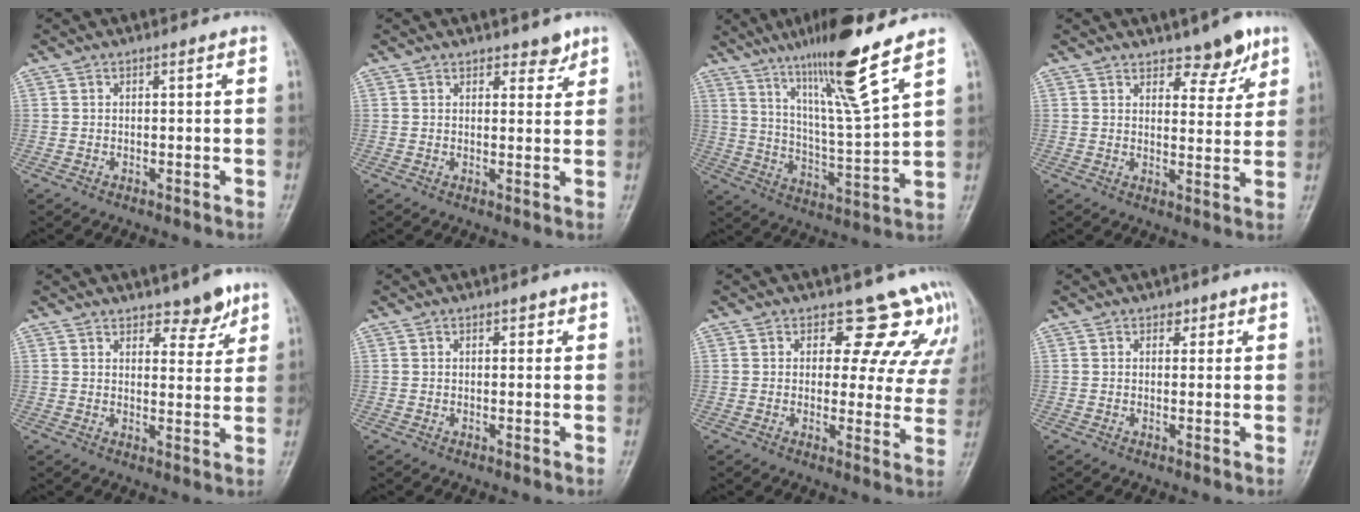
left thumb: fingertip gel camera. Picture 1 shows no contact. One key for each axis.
{"total": 2.8, "fx": 2.1, "fy": 1.3, "fz": 1.1, "tx": 0.002, "ty": -0.014, "tz": 0.030}
{"total": 16.0, "fx": 10.7, "fy": 0.1, "fz": 11.9, "tx": -0.205, "ty": -0.061, "tz": 0.189}
{"total": 5.8, "fx": 4.2, "fy": 2.4, "fz": 3.2, "tx": -0.021, "ty": -0.031, "tz": 0.060}
{"total": 5.0, "fx": 3.7, "fy": 2.1, "fz": 2.6, "tx": -0.011, "ty": -0.027, "tz": 0.053}
{"total": 1.1, "fx": 0.5, "fy": 0.7, "fz": 0.6, "tx": -0.001, "ty": 0.000, "tz": 0.004}
{"total": 10.9, "fx": 8.0, "fy": 6.0, "fz": 4.2, "tx": 0.003, "ty": -0.040, "tz": 0.071}
{"total": 1.5, "fx": 0.8, "fy": 1.1, "fz": 0.5, "tx": 0.010, "ty": -0.003, "tz": 0.007}